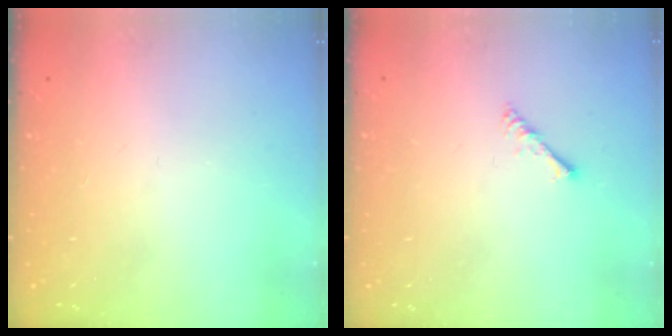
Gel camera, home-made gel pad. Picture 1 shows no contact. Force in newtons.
{"total": 2.0, "press": 1.9, "slide": 0.4}